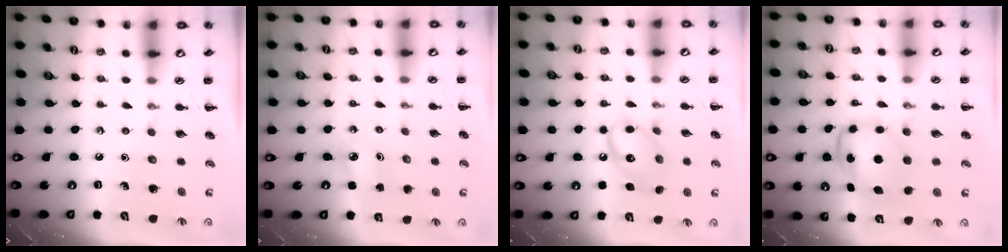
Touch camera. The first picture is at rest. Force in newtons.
{"total": 3.8, "press": 3.7, "slide": 0.8}
{"total": 11.2, "press": 11.2, "slide": 0.4}
{"total": 5.9, "press": 5.9, "slide": 0.3}